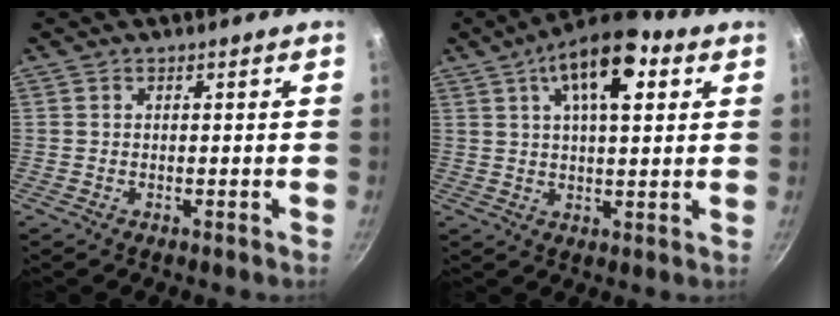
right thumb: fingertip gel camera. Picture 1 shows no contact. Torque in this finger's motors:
{"motor_torque": [-0.25, 0.95, 0.40, -0.31, 0.15]}